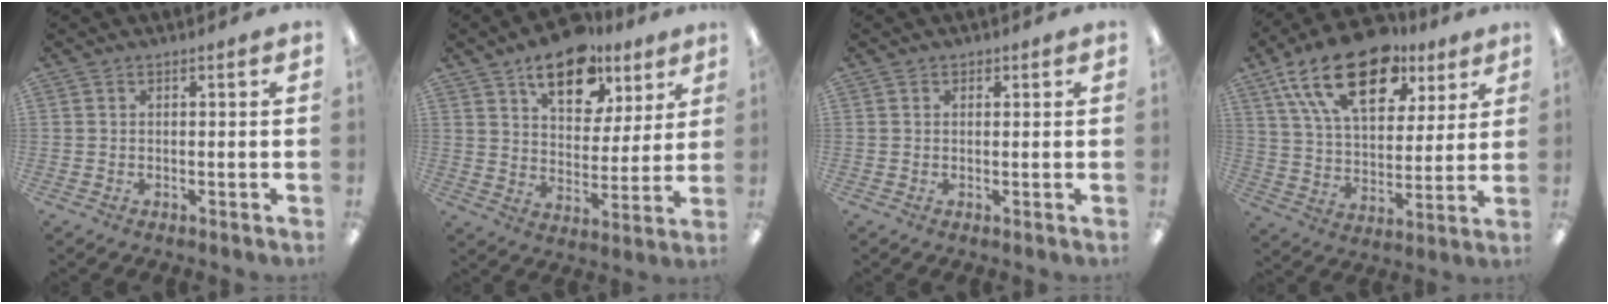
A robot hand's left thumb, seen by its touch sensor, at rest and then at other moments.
{"total": 15.3, "force": [10.1, 8.4, 7.8], "torque": [-0.104, -0.049, 0.175]}
{"total": 0.7, "force": [0.5, 0.4, -0.2], "torque": [0.012, 0.000, 0.008]}
{"total": 22.0, "force": [13.0, 11.8, 13.3], "torque": [-0.222, -0.055, 0.229]}